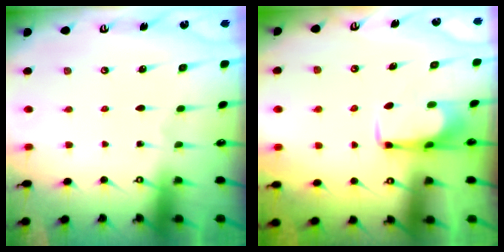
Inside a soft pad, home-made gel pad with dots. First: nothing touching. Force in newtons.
{"total": 1.5, "press": 1.4, "slide": 0.5}